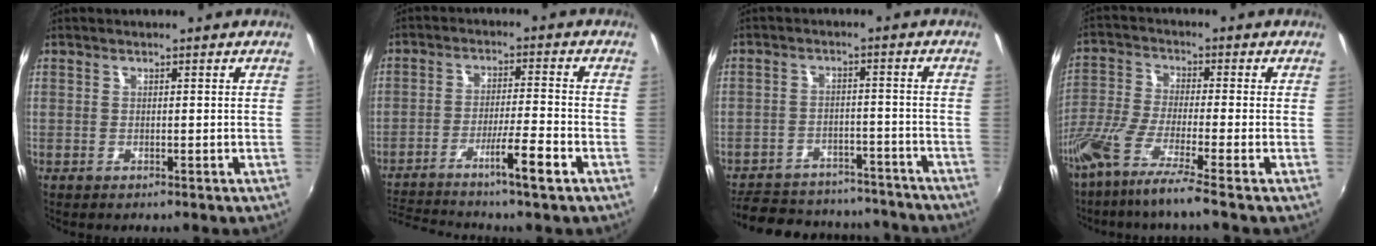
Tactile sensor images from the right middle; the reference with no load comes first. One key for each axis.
{"total": 9.2, "fx": -6.7, "fy": -1.1, "fz": 6.2, "tx": -0.122, "ty": 0.000, "tz": -0.115}
{"total": 22.5, "fx": -19.2, "fy": 8.5, "fz": 8.0, "tx": -0.179, "ty": 0.025, "tz": -0.242}
{"total": 9.8, "fx": -7.1, "fy": -0.7, "fz": 6.7, "tx": -0.134, "ty": -0.030, "tz": -0.135}